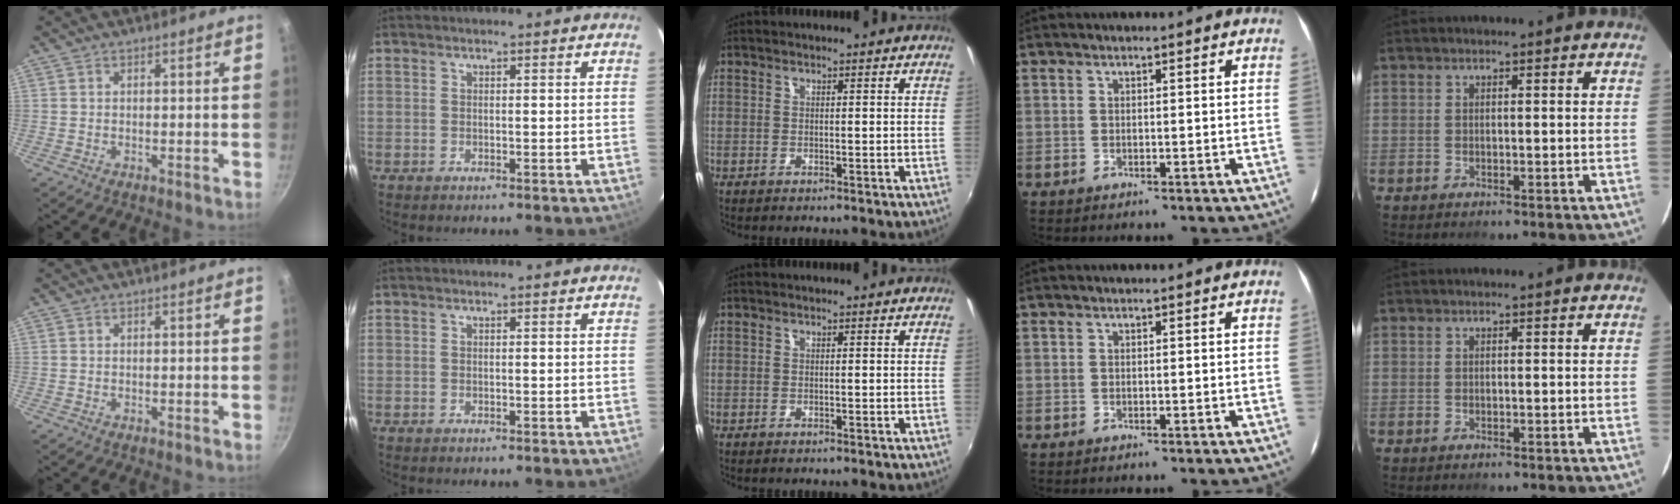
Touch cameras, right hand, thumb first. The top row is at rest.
{}